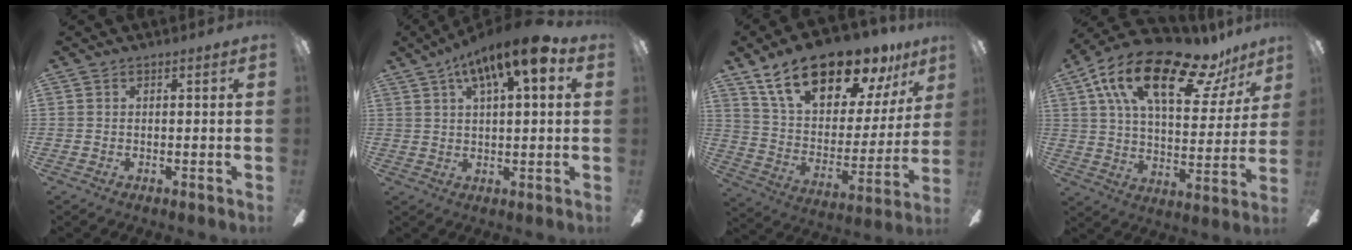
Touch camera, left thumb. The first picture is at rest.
{"total": 12.9, "force": [7.2, 3.3, 10.2], "torque": [-0.169, -0.026, 0.117]}
{"total": 22.3, "force": [16.2, 9.6, 11.9], "torque": [-0.205, -0.102, 0.284]}
{"total": 23.8, "force": [14.4, 9.5, 16.4], "torque": [-0.276, -0.068, 0.239]}